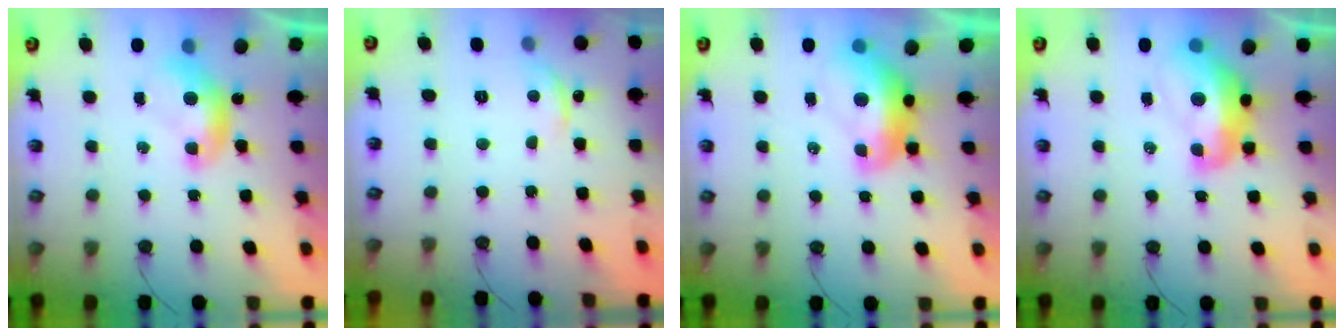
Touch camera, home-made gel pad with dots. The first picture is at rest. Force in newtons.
{"total": 1.8, "press": 1.6, "slide": 0.8}
{"total": 3.0, "press": 2.9, "slide": 0.7}
{"total": 8.5, "press": 8.5, "slide": 1.0}